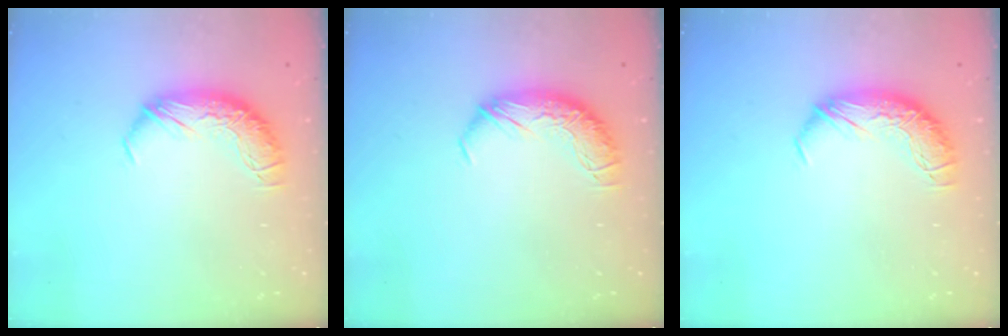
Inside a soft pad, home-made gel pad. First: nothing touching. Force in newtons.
{"total": 0.0}
{"total": 0.0}